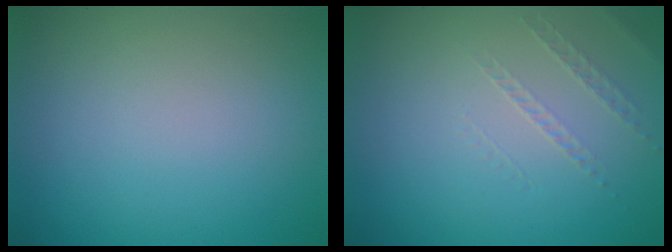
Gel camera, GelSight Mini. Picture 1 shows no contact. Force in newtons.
{"total": 1.0, "press": 0.4, "slide": 0.9}